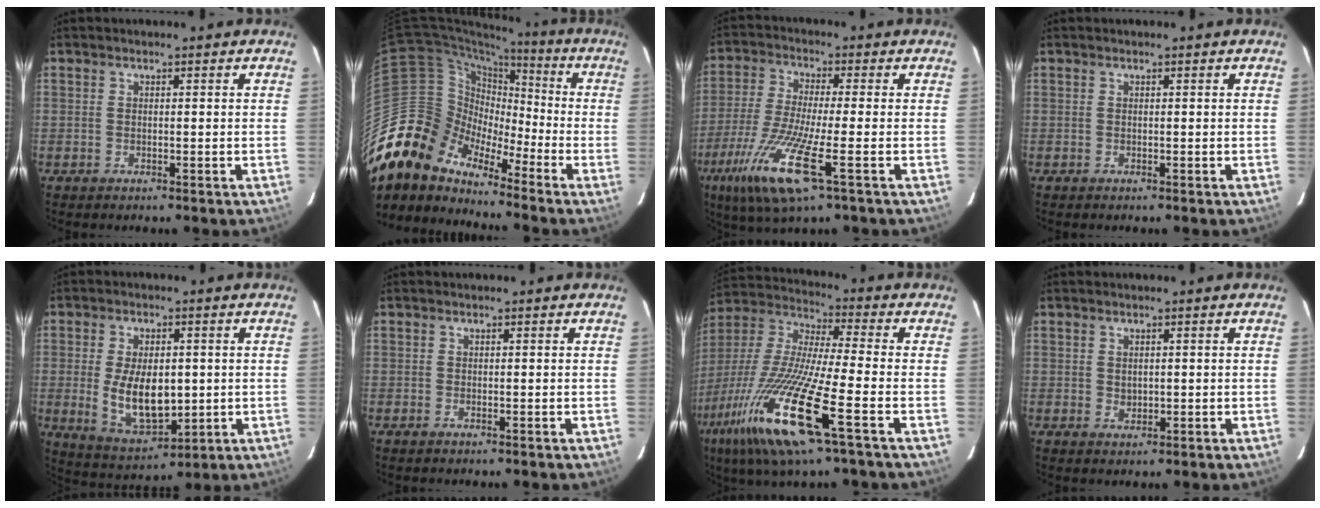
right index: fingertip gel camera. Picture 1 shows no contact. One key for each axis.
{"total": 13.2, "fx": -10.3, "fy": 7.7, "fz": 3.1, "tx": -0.065, "ty": 0.023, "tz": -0.211}
{"total": 14.1, "fx": -6.8, "fy": 1.3, "fz": 12.2, "tx": -0.266, "ty": -0.035, "tz": -0.134}
{"total": 0.0}
{"total": 11.6, "fx": -0.6, "fy": 6.2, "fz": 9.8, "tx": -0.194, "ty": -0.014, "tz": 0.009}
{"total": 0.6, "fx": -0.3, "fy": -0.4, "fz": -0.3, "tx": 0.005, "ty": 0.000, "tz": -0.008}
{"total": 21.1, "fx": -10.4, "fy": 1.4, "fz": 18.4, "tx": -0.373, "ty": -0.051, "tz": -0.204}
{"total": 1.4, "fx": 0.3, "fy": 1.2, "fz": 0.6, "tx": -0.007, "ty": 0.000, "tz": 0.010}